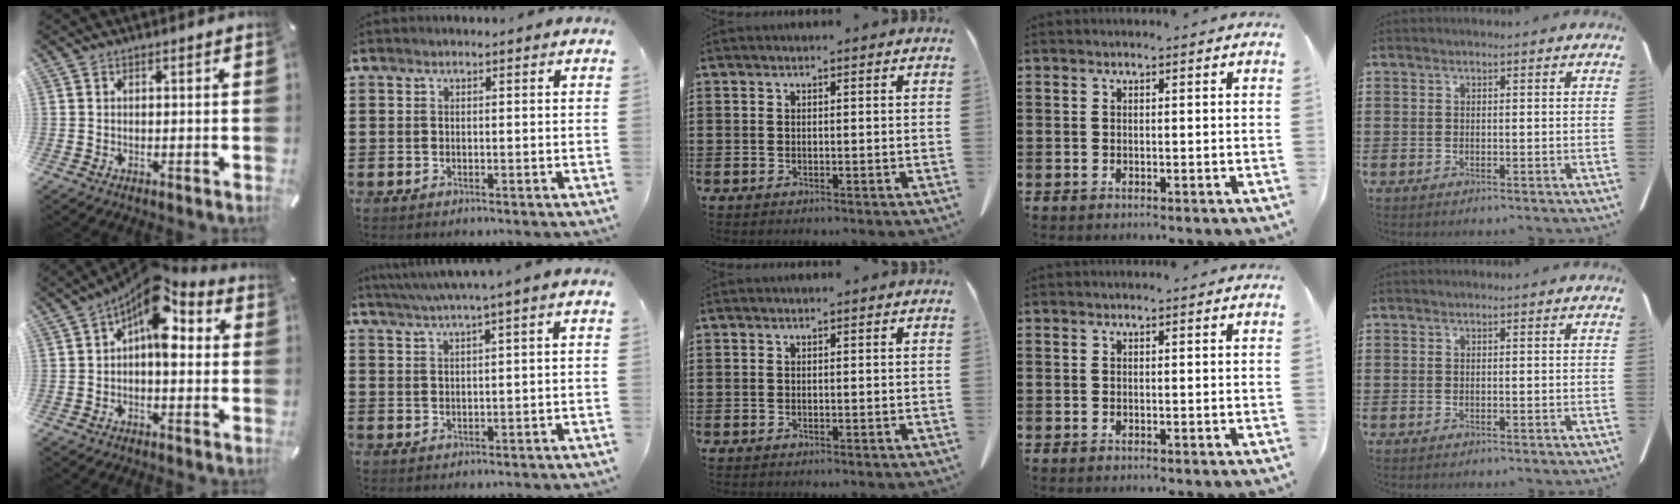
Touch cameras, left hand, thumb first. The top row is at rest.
{"thumb": {"total": 10.7, "force": [3.9, 5.2, 8.4], "torque": [-0.123, -0.034, 0.067]}, "index": {"total": 2.6, "force": [1.3, -0.6, 2.2], "torque": [-0.041, -0.003, 0.022]}}